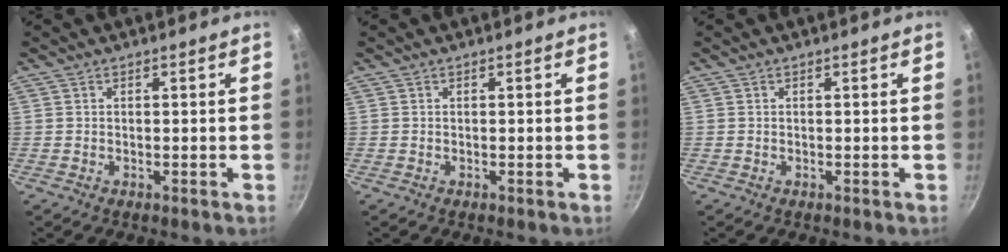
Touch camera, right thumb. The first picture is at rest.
{"total": 0.0}
{"total": 0.0}